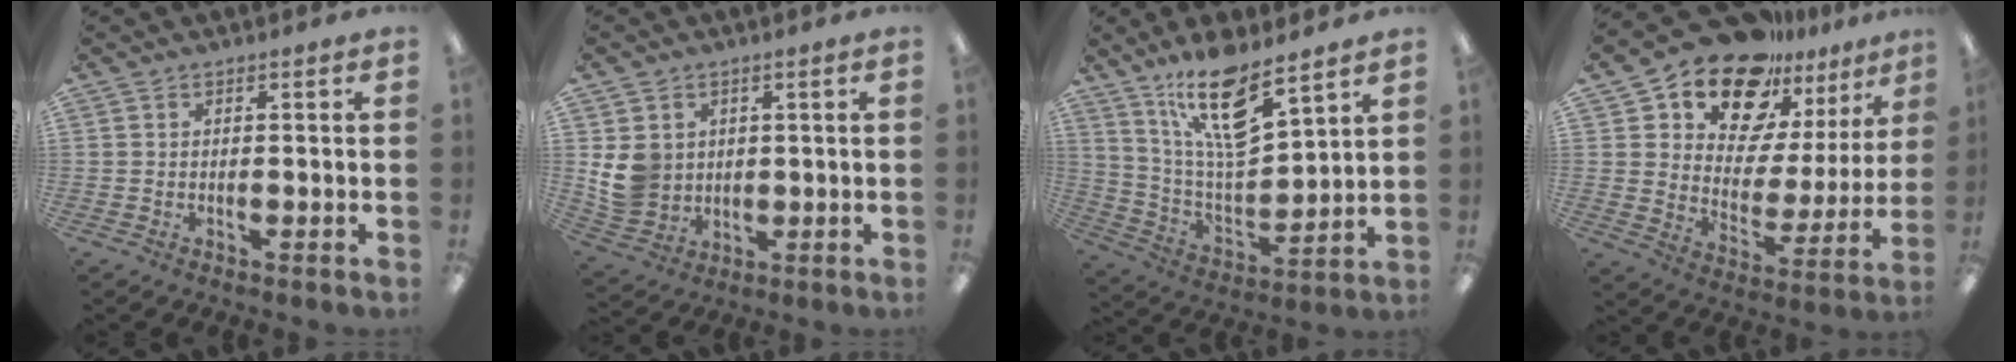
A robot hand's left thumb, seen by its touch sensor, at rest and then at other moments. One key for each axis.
{"total": 8.2, "fx": 1.7, "fy": 7.4, "fz": 3.1, "tx": -0.061, "ty": 0.005, "tz": 0.038}
{"total": 17.0, "fx": 11.7, "fy": 5.4, "fz": 11.1, "tx": -0.208, "ty": -0.069, "tz": 0.198}
{"total": 18.0, "fx": 14.5, "fy": 8.6, "fz": 6.2, "tx": -0.118, "ty": -0.111, "tz": 0.257}